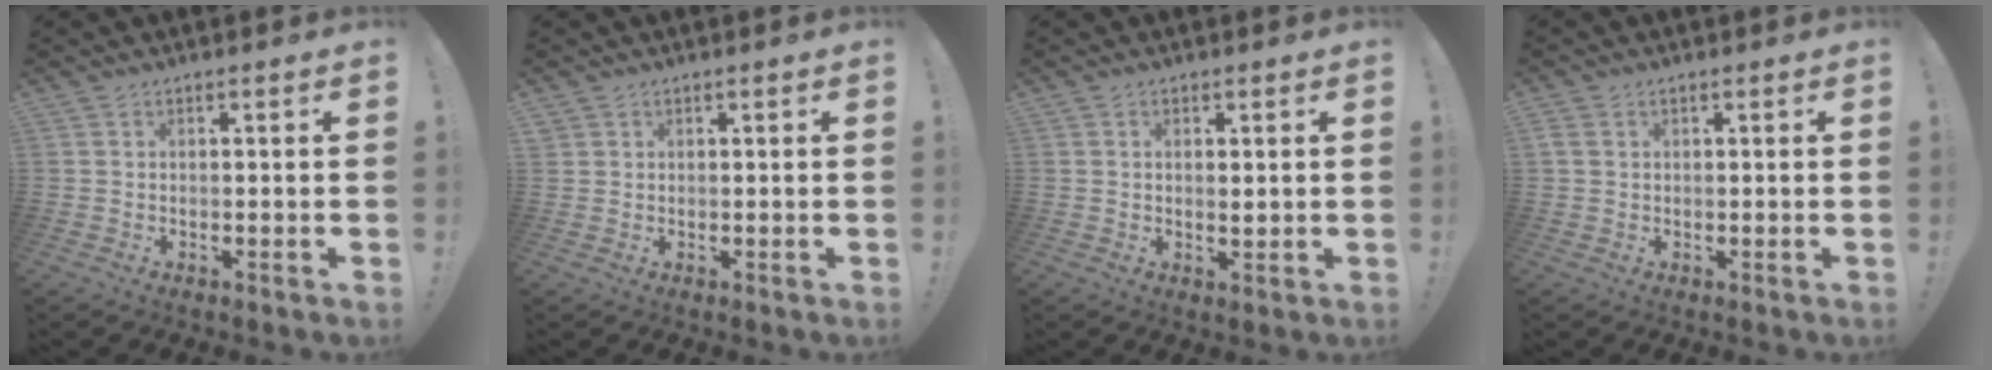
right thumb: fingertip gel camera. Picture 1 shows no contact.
{"total": 1.2, "force": [0.9, 0.8, 0.1], "torque": [0.006, -0.006, 0.016]}
{"total": 1.8, "force": [0.4, 0.9, 1.5], "torque": [-0.009, -0.007, 0.002]}
{"total": 1.9, "force": [0.7, 1.5, 1.0], "torque": [-0.022, 0.006, 0.016]}